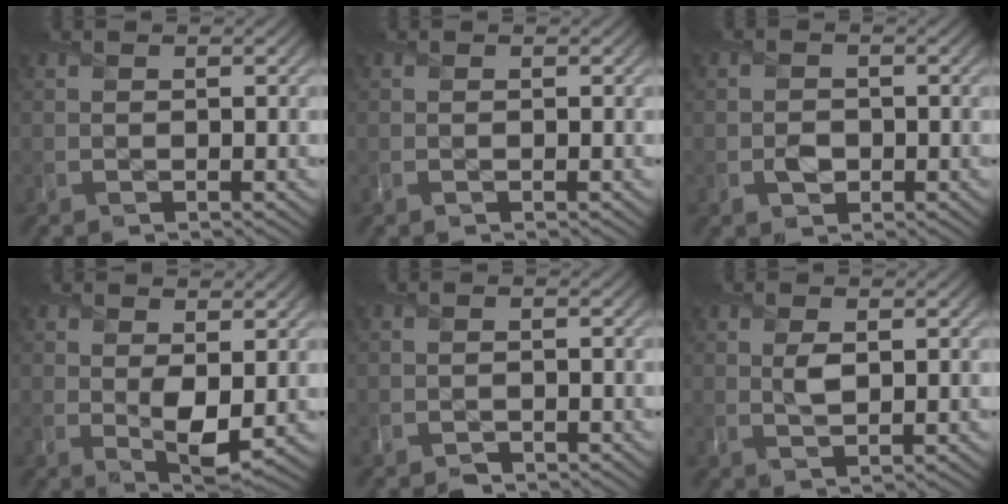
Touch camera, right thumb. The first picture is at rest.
{"total": 0.0}
{"total": 1.7, "force": [-0.5, 1.5, 0.6], "torque": [-0.010, -0.004, -0.012]}
{"total": 4.1, "force": [0.8, 1.9, 3.5], "torque": [-0.072, -0.010, 0.019]}
{"total": 0.9, "force": [-0.9, 0.4, 0.1], "torque": [-0.001, -0.003, -0.017]}
{"total": 1.9, "force": [0.8, 0.9, 1.4], "torque": [-0.028, -0.004, 0.017]}